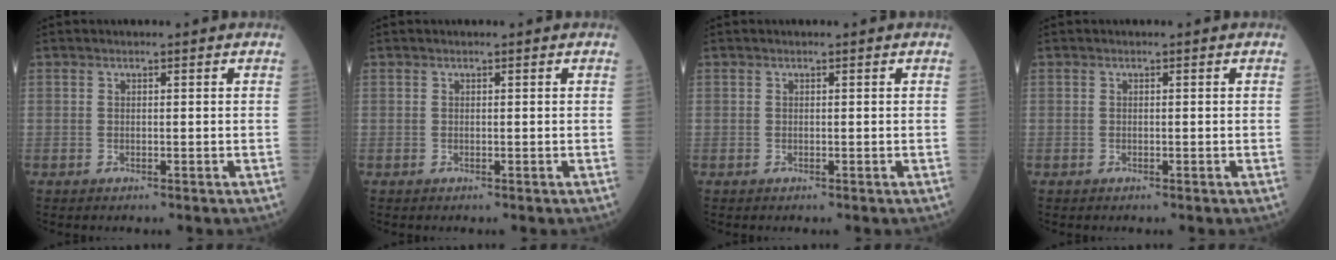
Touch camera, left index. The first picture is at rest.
{"total": 0.0}
{"total": 0.0}
{"total": 0.0}